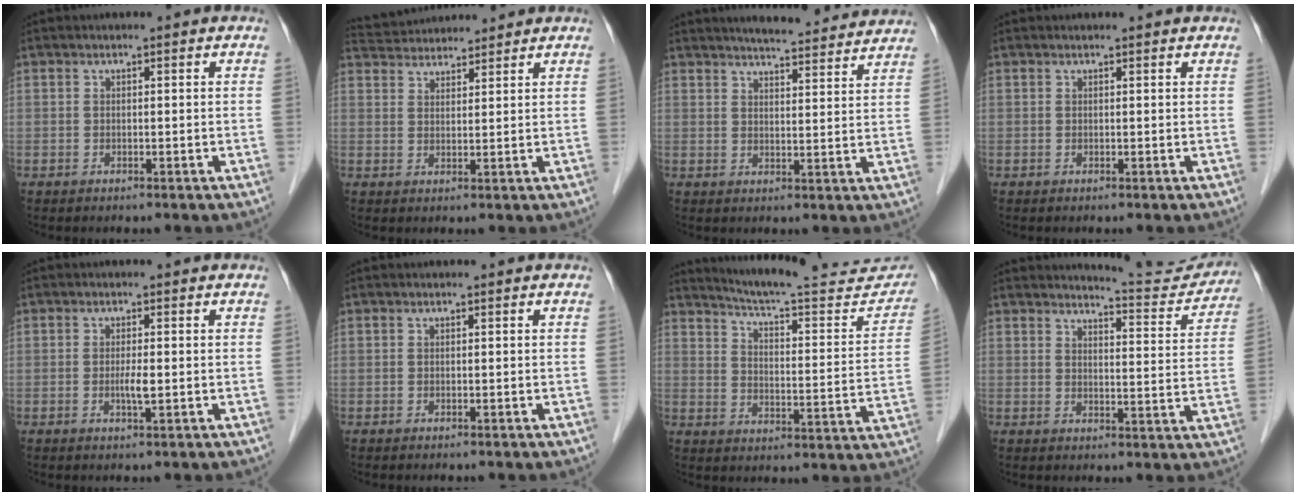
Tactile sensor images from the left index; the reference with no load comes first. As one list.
[{"total": 7.3, "force": [7.2, 1.0, 1.2], "torque": [-0.029, 0.036, 0.118]}, {"total": 13.0, "force": [12.3, 1.4, 4.0], "torque": [-0.050, 0.002, 0.147]}, {"total": 1.3, "force": [1.3, 0.1, 0.3], "torque": [-0.010, 0.008, 0.015]}, {"total": 2.0, "force": [-0.3, 0.1, 2.0], "torque": [-0.040, -0.003, -0.005]}, {"total": 0.0}, {"total": 22.0, "force": [20.6, 2.4, 7.4], "torque": [-0.098, -0.055, 0.262]}, {"total": 9.6, "force": [9.6, 0.3, 0.2], "torque": [0.002, -0.032, 0.110]}]